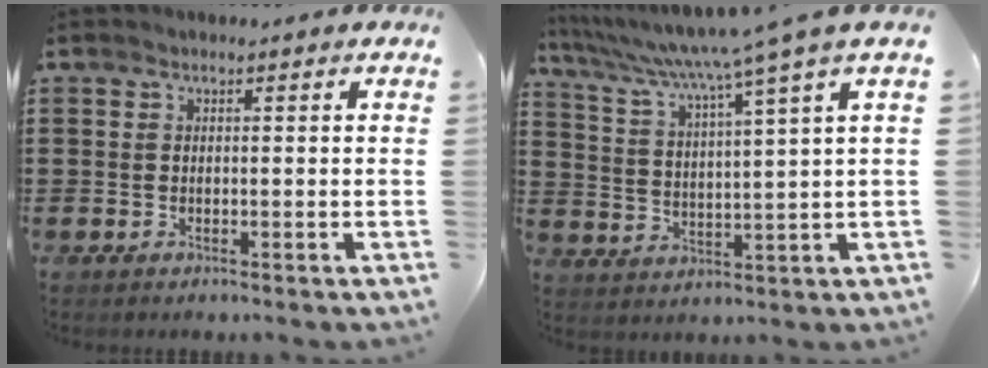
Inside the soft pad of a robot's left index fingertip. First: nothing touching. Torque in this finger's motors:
{"motor_torque": [1.24, -0.90, 1.00, 0.21]}